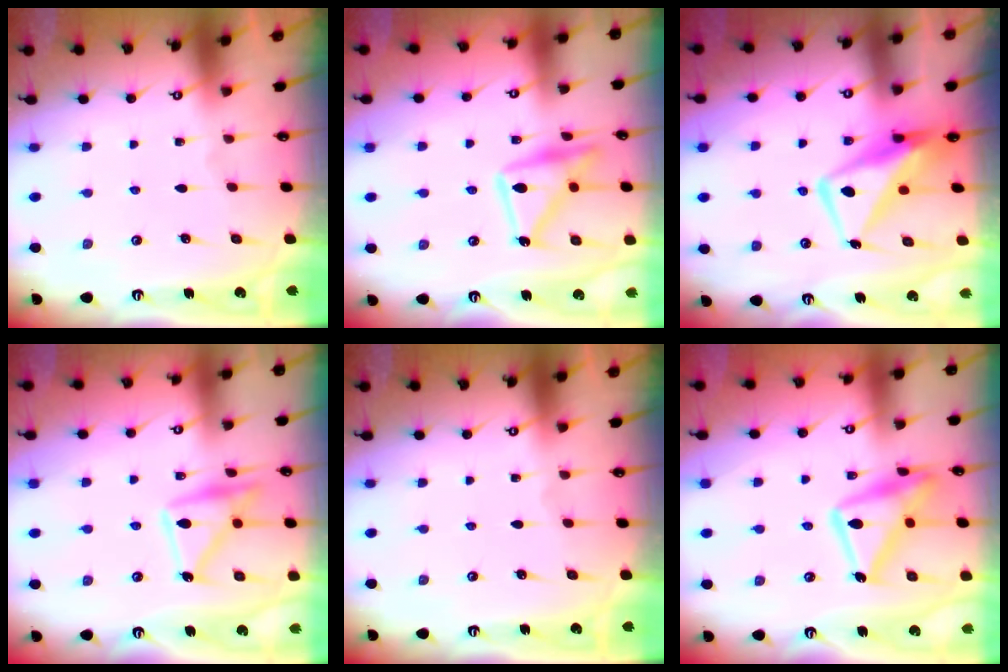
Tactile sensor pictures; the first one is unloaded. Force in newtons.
{"total": 15.2, "press": 15.2, "slide": 0.7}
{"total": 12.0, "press": 11.9, "slide": 1.4}
{"total": 14.9, "press": 14.8, "slide": 1.1}
{"total": 0.0}
{"total": 17.7, "press": 17.6, "slide": 1.2}